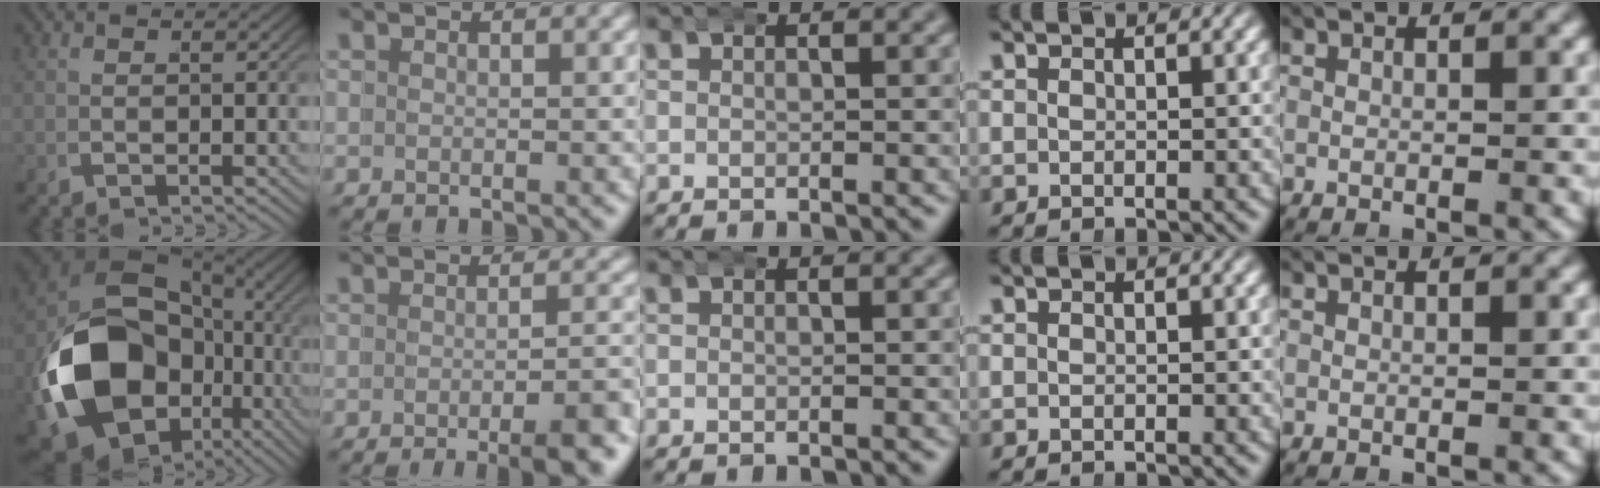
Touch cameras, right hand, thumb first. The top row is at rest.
{"thumb": {"total": 20.7, "force": [-2.7, 14.3, 14.6], "torque": [-0.342, -0.089, 0.000]}, "index": {"total": 4.9, "force": [-3.6, -0.4, 3.2], "torque": [-0.025, -0.004, -0.053]}}